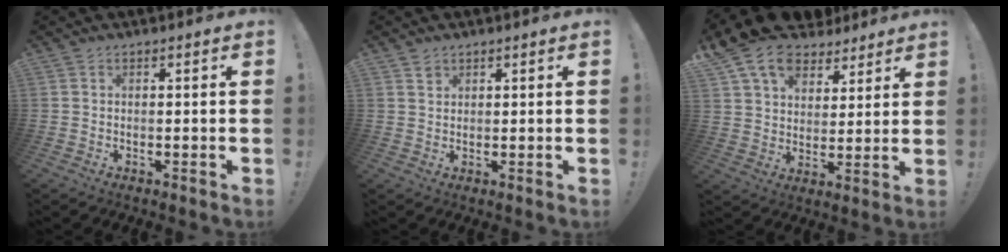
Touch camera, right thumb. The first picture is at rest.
{"total": 1.6, "force": [1.1, 1.0, 0.3], "torque": [0.004, -0.007, 0.020]}
{"total": 14.4, "force": [9.4, 9.1, 6.2], "torque": [-0.116, -0.054, 0.178]}